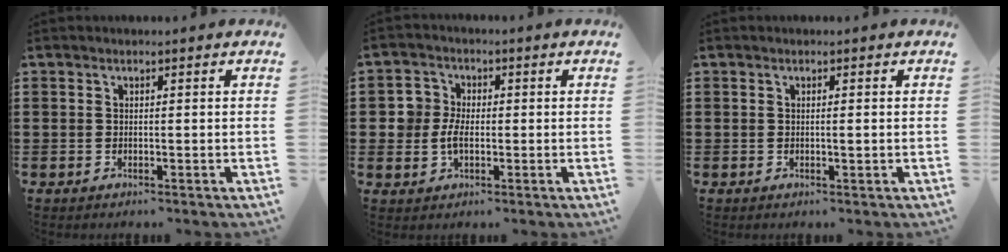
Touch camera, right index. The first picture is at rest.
{"total": 4.2, "force": [-0.5, 3.4, 2.4], "torque": [-0.061, 0.007, -0.013]}
{"total": 0.7, "force": [-0.1, 0.0, 0.7], "torque": [-0.013, -0.004, -0.001]}